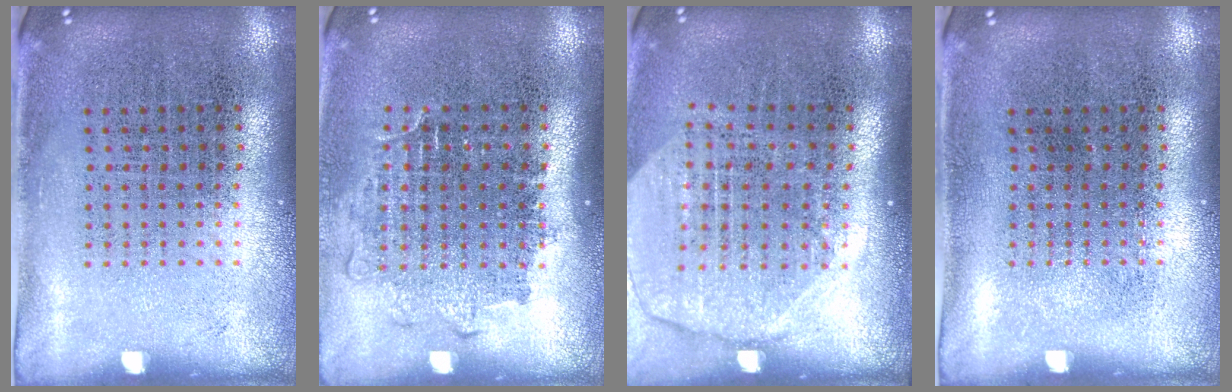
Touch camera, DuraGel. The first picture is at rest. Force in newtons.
{"total": 1.2, "press": 1.0, "slide": 0.6}
{"total": 2.0, "press": 1.8, "slide": 1.0}
{"total": 0.0}